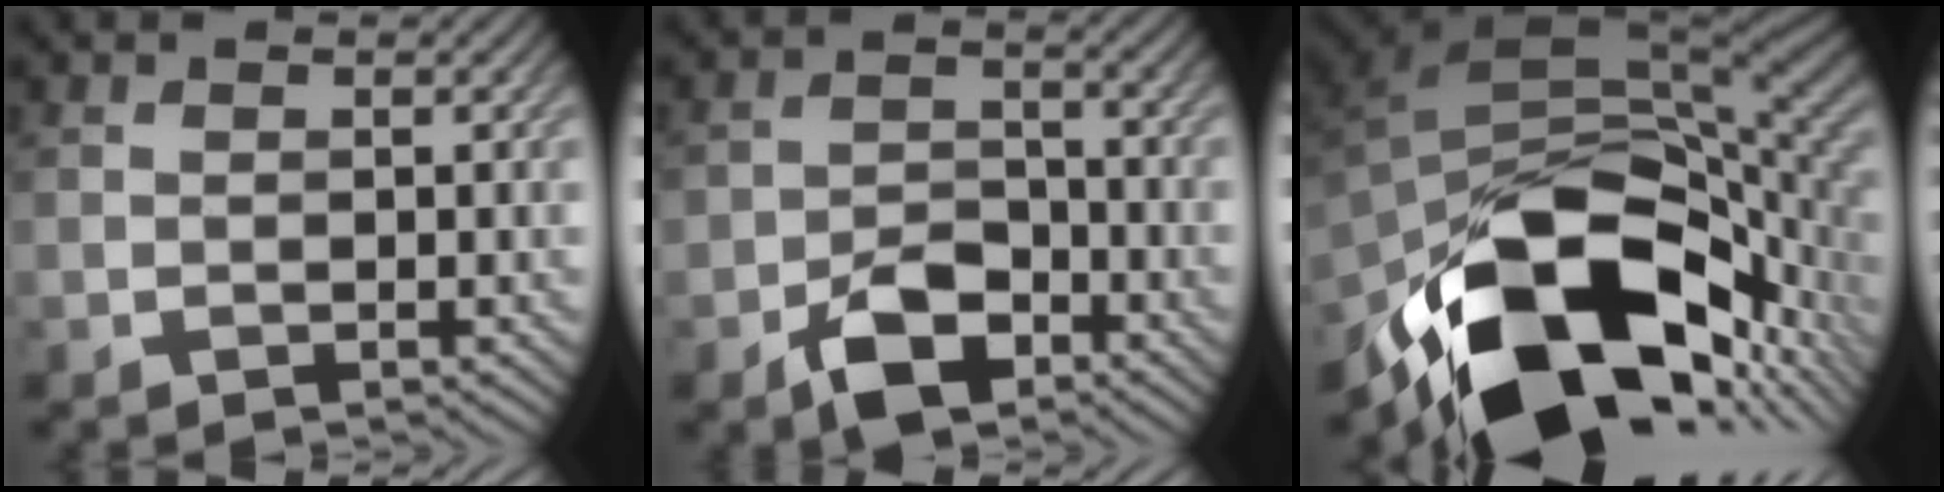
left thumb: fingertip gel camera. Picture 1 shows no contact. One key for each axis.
{"total": 6.2, "fx": -3.9, "fy": 3.6, "fz": 3.3, "tx": -0.056, "ty": -0.002, "tz": -0.082}
{"total": 17.6, "fx": -9.3, "fy": 9.3, "fz": 11.7, "tx": -0.206, "ty": -0.038, "tz": -0.139}